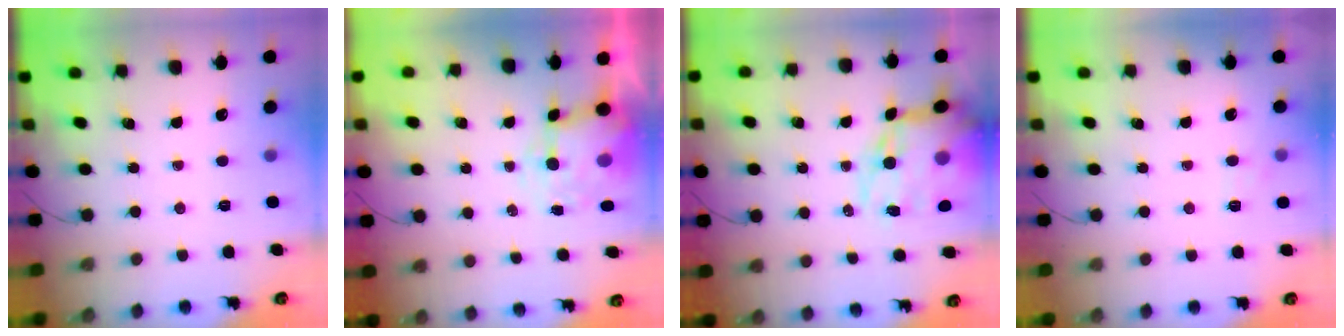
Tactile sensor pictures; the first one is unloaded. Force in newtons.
{"total": 8.8, "press": 8.6, "slide": 1.6}
{"total": 21.1, "press": 20.5, "slide": 5.0}
{"total": 5.0, "press": 4.9, "slide": 1.2}